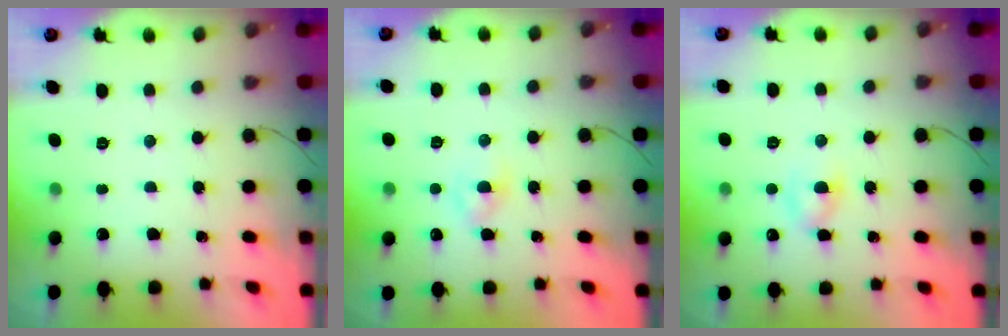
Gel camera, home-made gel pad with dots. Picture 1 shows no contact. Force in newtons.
{"total": 2.0, "press": 1.9, "slide": 0.7}
{"total": 2.7, "press": 2.4, "slide": 1.2}